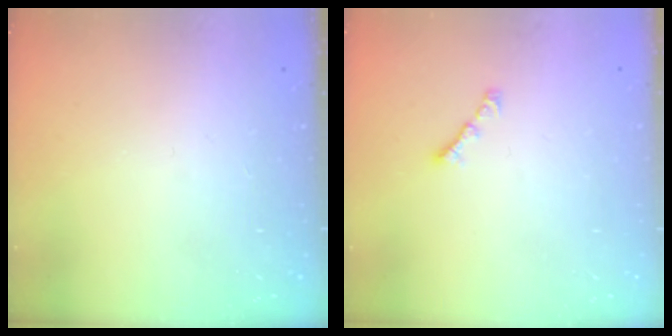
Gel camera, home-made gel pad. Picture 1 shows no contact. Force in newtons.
{"total": 1.9, "press": 1.8, "slide": 0.6}